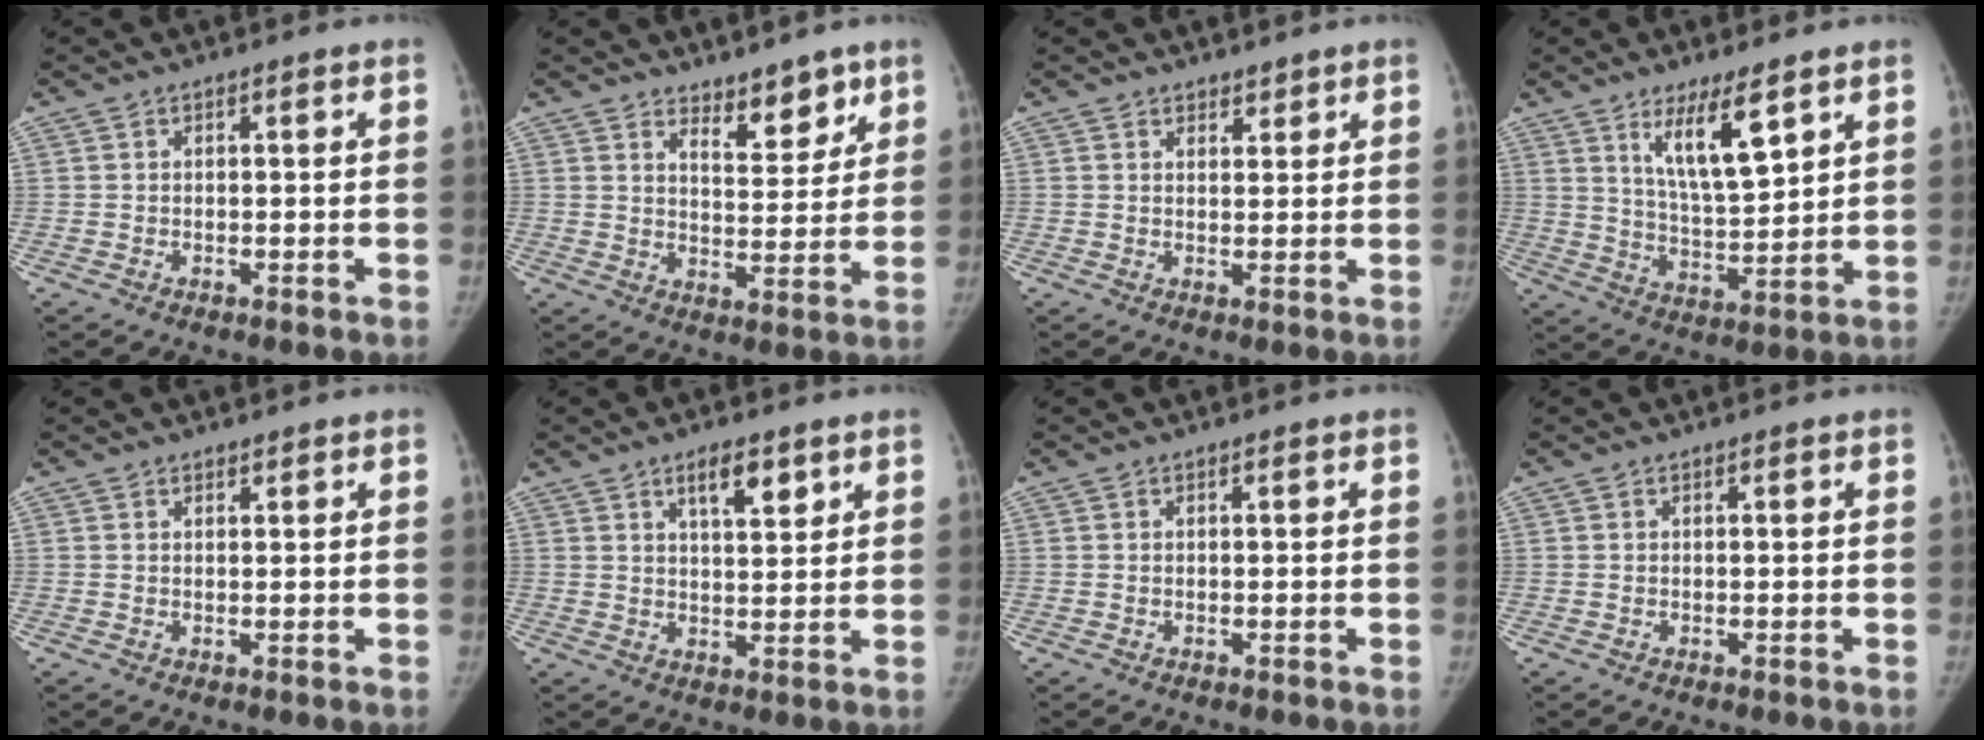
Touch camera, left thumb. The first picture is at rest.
{"total": 7.0, "force": [5.3, 3.1, 3.3], "torque": [-0.014, -0.042, 0.084]}
{"total": 2.1, "force": [1.7, 1.1, 0.3], "torque": [0.014, -0.011, 0.023]}
{"total": 10.9, "force": [6.0, 3.0, 8.6], "torque": [-0.135, -0.047, 0.115]}
{"total": 0.8, "force": [0.7, 0.4, 0.1], "torque": [0.004, -0.006, 0.009]}
{"total": 6.1, "force": [3.6, 2.4, 4.4], "torque": [-0.055, -0.023, 0.057]}
{"total": 0.0}
{"total": 0.0}